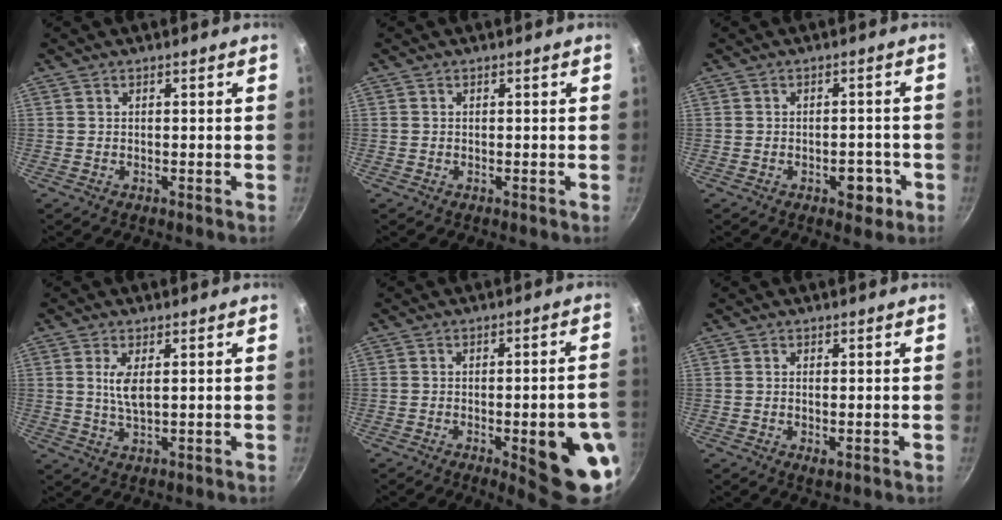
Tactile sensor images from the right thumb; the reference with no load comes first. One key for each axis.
{"total": 0.0}
{"total": 4.7, "fx": -1.9, "fy": 2.8, "fz": 3.3, "tx": -0.021, "ty": 0.016, "tz": -0.020}
{"total": 4.6, "fx": 1.2, "fy": 1.8, "fz": 4.1, "tx": -0.078, "ty": -0.009, "tz": 0.025}
{"total": 14.3, "fx": -4.2, "fy": 3.9, "fz": 13.1, "tx": -0.133, "ty": 0.018, "tz": -0.047}
{"total": 1.8, "fx": -0.3, "fy": 0.7, "fz": 1.7, "tx": -0.031, "ty": -0.005, "tz": -0.005}